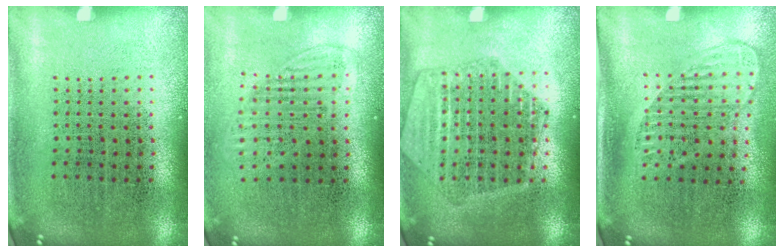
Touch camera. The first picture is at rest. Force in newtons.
{"total": 1.3, "press": 1.1, "slide": 0.7}
{"total": 1.8, "press": 1.7, "slide": 0.5}
{"total": 1.4, "press": 1.2, "slide": 0.7}